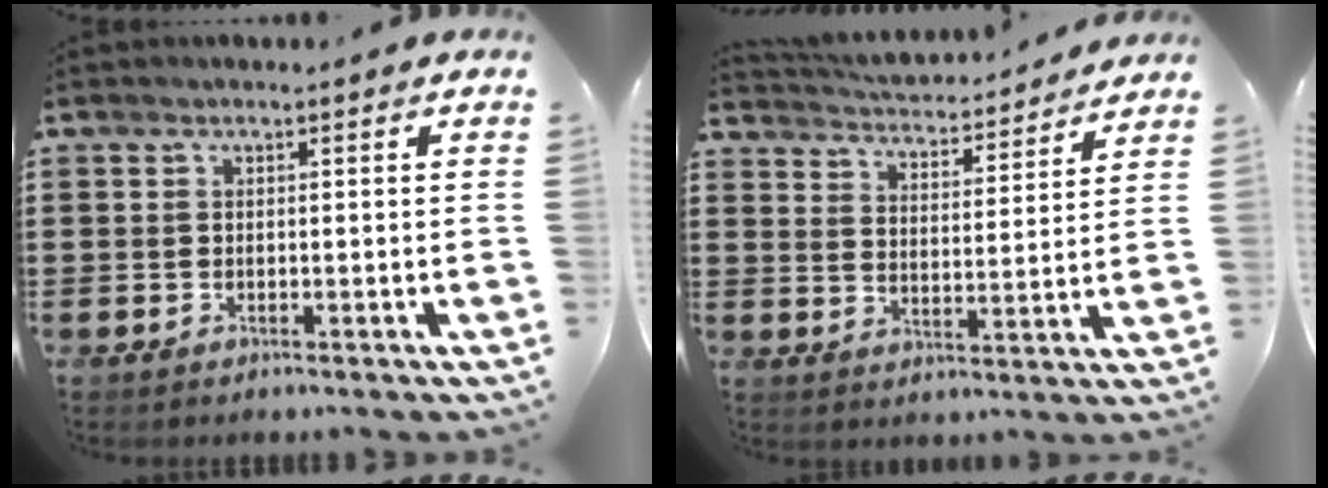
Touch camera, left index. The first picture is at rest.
{"total": 3.5, "force": [3.5, -0.1, -0.1], "torque": [-0.020, -0.034, 0.052]}